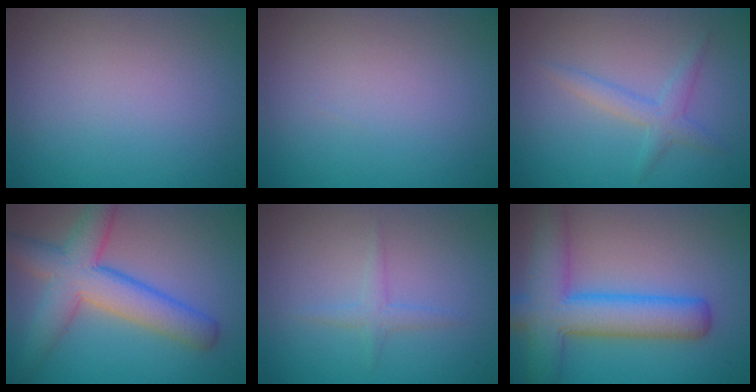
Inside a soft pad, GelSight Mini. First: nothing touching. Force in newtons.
{"total": 0.0}
{"total": 1.9, "press": 1.9, "slide": 0.1}
{"total": 6.8, "press": 6.8, "slide": 0.2}
{"total": 1.2, "press": 1.2, "slide": 0.0}
{"total": 7.5, "press": 7.5, "slide": 0.3}